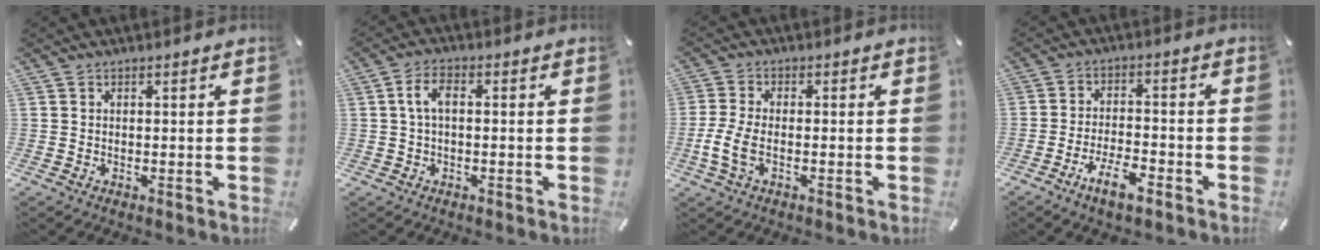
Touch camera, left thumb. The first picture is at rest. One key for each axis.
{"total": 4.5, "fx": 0.2, "fy": 2.1, "fz": 4.0, "tx": -0.083, "ty": 0.009, "tz": 0.002}
{"total": 6.3, "fx": -1.7, "fy": 2.8, "fz": 5.4, "tx": -0.122, "ty": -0.006, "tz": -0.032}
{"total": 7.5, "fx": -4.8, "fy": 2.8, "fz": 5.0, "tx": -0.094, "ty": 0.018, "tz": -0.086}